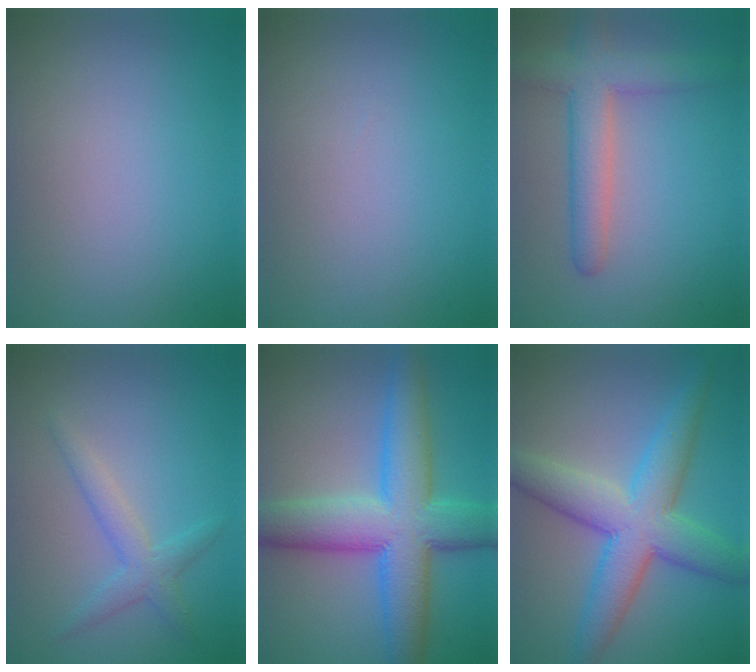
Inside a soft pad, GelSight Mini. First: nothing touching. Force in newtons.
{"total": 0.0}
{"total": 4.9, "press": 4.9, "slide": 0.3}
{"total": 2.4, "press": 2.4, "slide": 0.0}
{"total": 9.8, "press": 9.8, "slide": 0.1}
{"total": 7.7, "press": 7.7, "slide": 0.3}